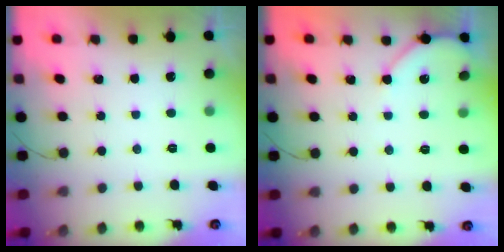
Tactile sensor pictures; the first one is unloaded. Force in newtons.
{"total": 5.0, "press": 4.9, "slide": 0.7}